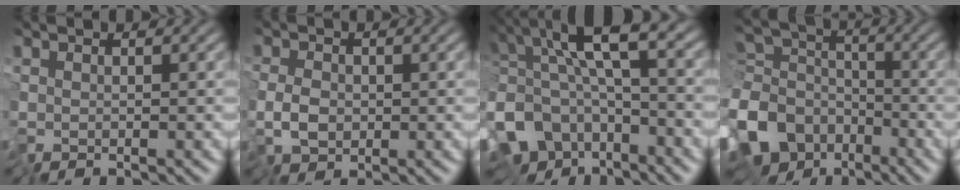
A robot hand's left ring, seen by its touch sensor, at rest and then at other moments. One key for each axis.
{"total": 3.0, "fx": -1.0, "fy": 2.0, "fz": 2.0, "tx": -0.035, "ty": 0.001, "tz": -0.029}
{"total": 11.0, "fx": -6.0, "fy": 5.8, "fz": 7.1, "tx": -0.137, "ty": -0.006, "tz": -0.113}
{"total": 13.4, "fx": -8.0, "fy": 9.3, "fz": 5.5, "tx": -0.153, "ty": -0.026, "tz": -0.139}